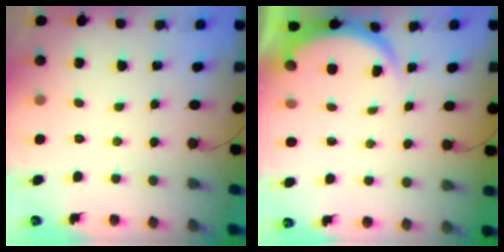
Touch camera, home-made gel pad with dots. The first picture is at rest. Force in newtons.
{"total": 4.0, "press": 4.0, "slide": 0.6}